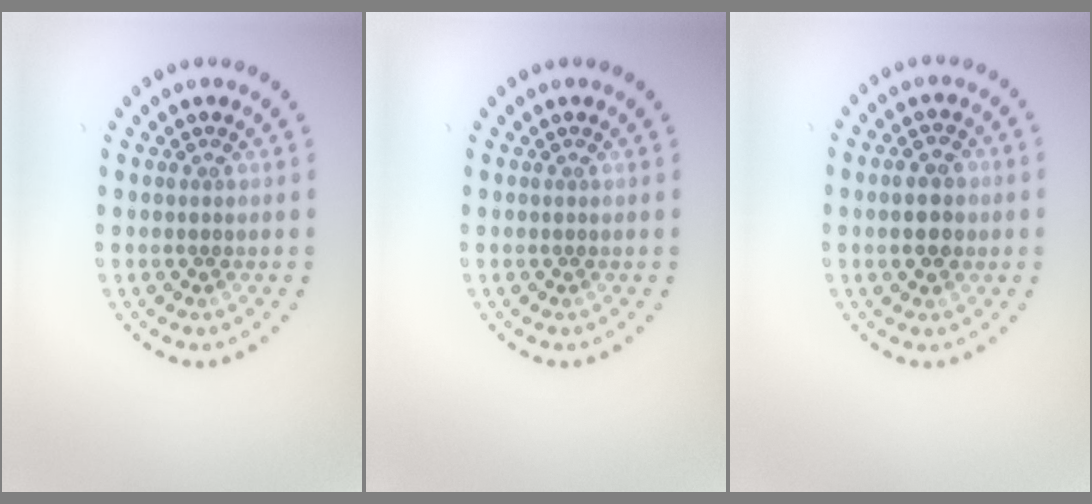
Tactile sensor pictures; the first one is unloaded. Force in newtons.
{"total": 0.0}
{"total": 3.8, "press": 3.8, "slide": 0.1}